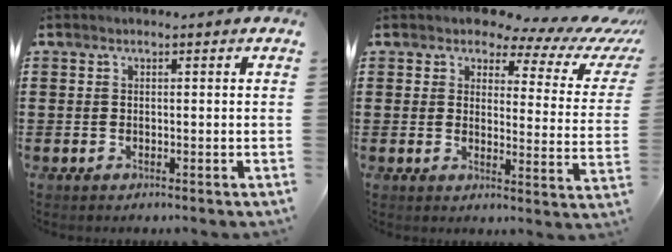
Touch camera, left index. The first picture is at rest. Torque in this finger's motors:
{"motor_torque": [0.13, -1.25, 0.33, 0.06]}